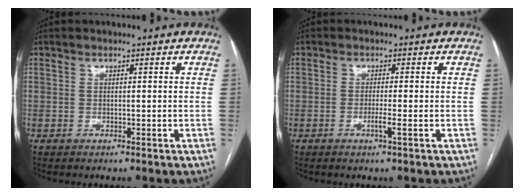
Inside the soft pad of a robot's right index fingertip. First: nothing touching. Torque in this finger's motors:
{"motor_torque": [0.14, 0.13, 0.03, 0.00]}